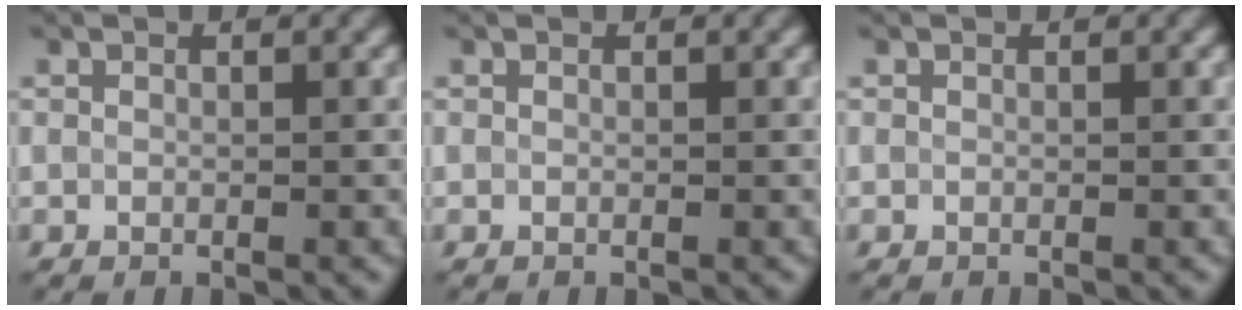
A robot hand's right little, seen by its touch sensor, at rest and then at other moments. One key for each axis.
{"total": 0.0}
{"total": 0.0}